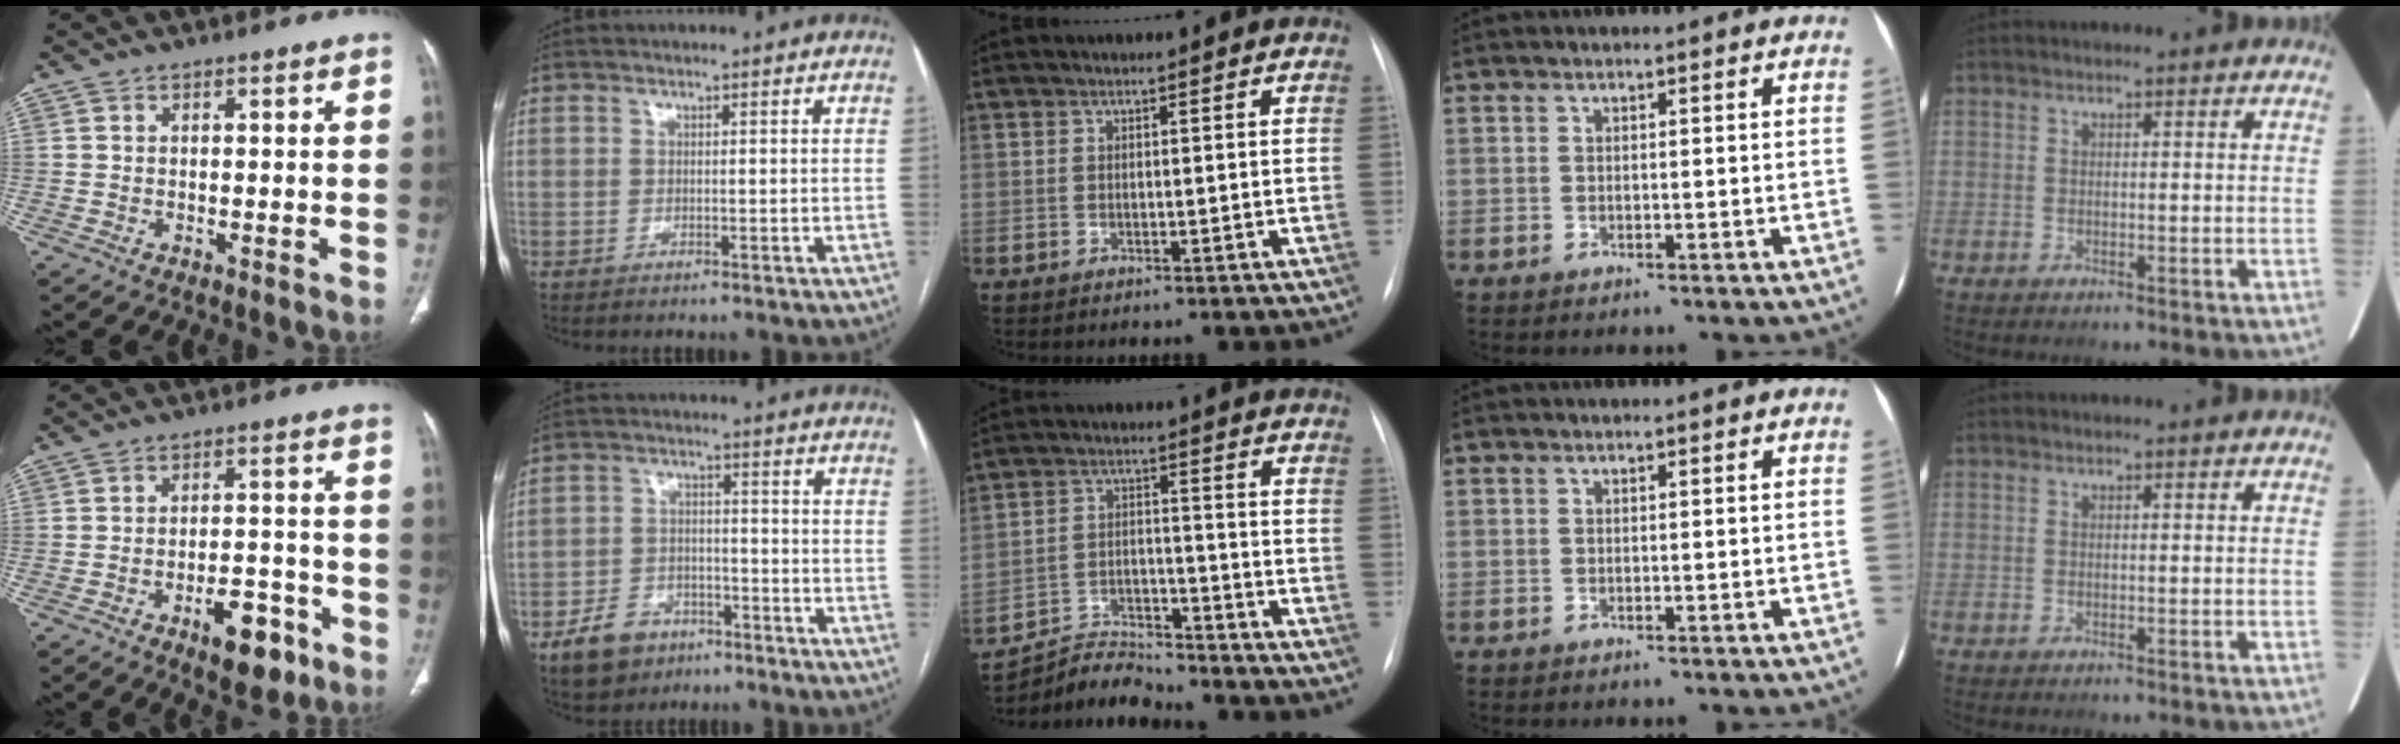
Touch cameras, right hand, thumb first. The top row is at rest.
{"thumb": {"total": 9.2, "force": [-5.1, 4.3, 6.3], "torque": [-0.071, 0.032, -0.071]}, "index": {"total": 7.9, "force": [-4.9, 5.5, 3.1], "torque": [-0.067, 0.011, -0.076]}, "middle": {"total": 6.9, "force": [-6.9, 0.4, -0.8], "torque": [0.006, 0.011, -0.120]}}